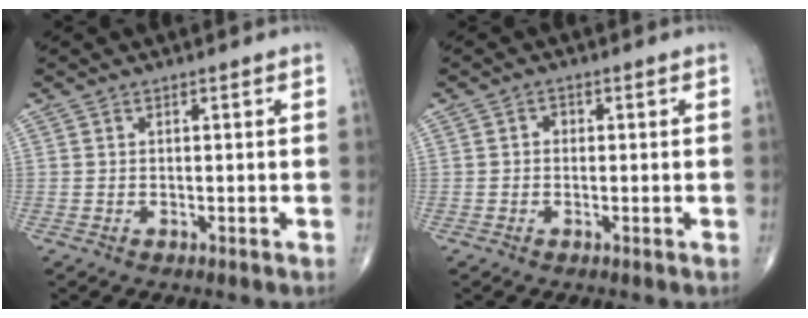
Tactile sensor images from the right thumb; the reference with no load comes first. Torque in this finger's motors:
{"motor_torque": [0.15, 0.33, 0.12, 0.03, 0.00]}